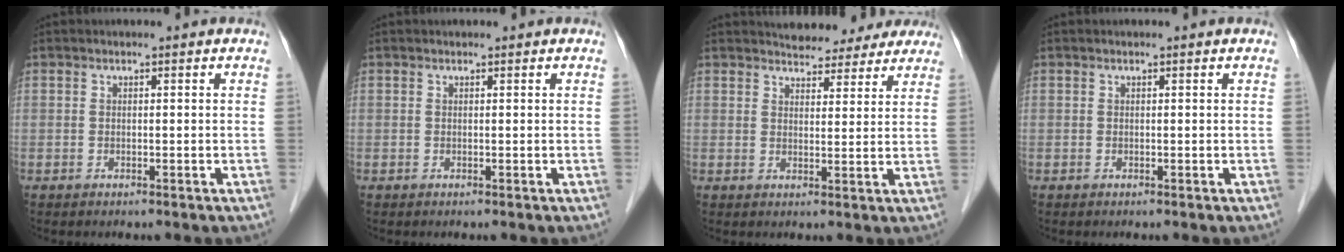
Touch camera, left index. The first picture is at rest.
{"total": 0.0}
{"total": 10.1, "force": [9.2, 3.4, 2.4], "torque": [-0.014, 0.010, 0.104]}
{"total": 0.0}